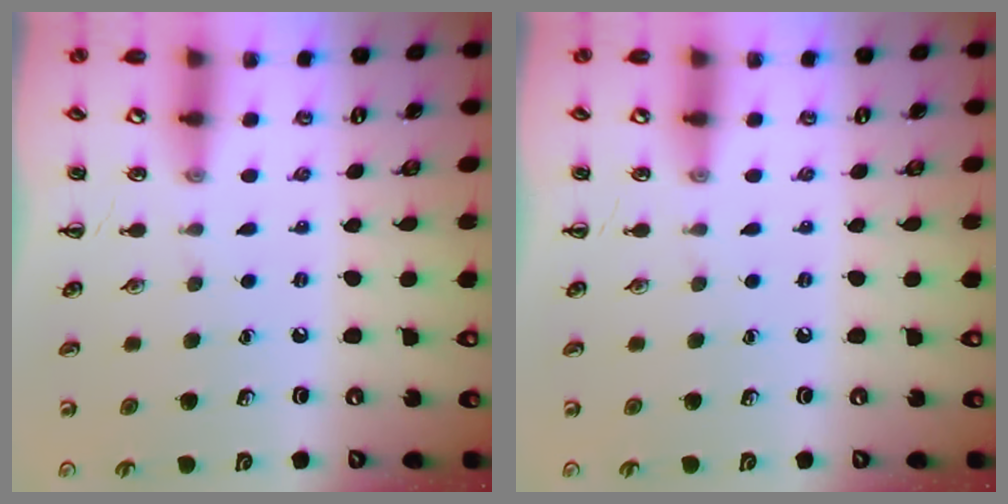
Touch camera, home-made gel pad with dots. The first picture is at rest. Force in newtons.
{"total": 0.0}